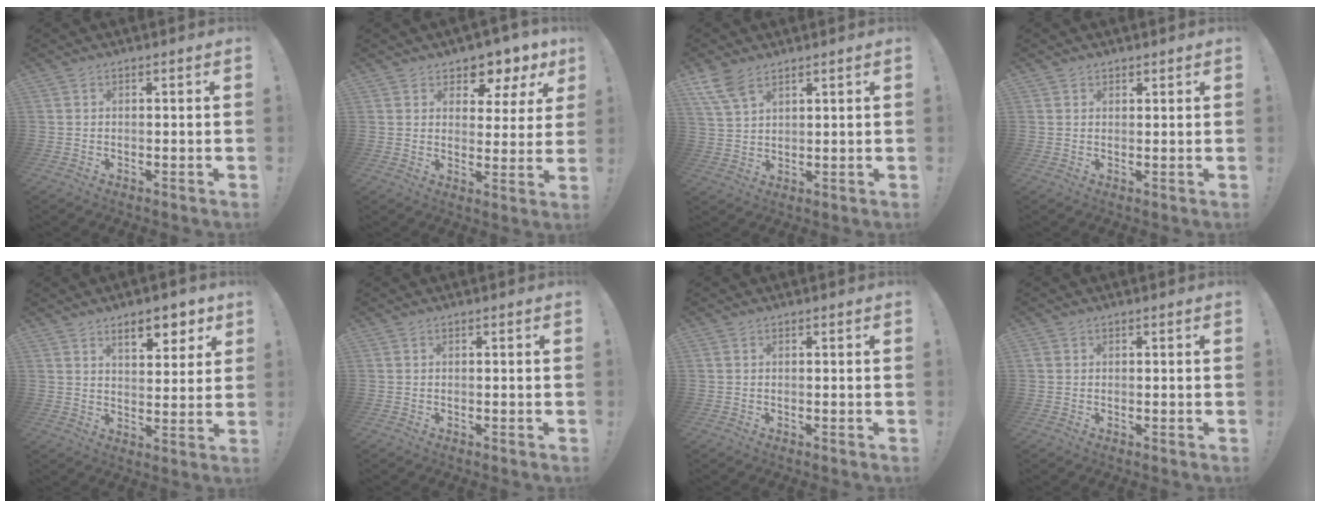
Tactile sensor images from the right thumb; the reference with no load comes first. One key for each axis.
{"total": 6.3, "fx": 4.9, "fy": 3.6, "fz": 1.8, "tx": -0.014, "ty": -0.052, "tz": 0.086}
{"total": 7.0, "fx": 4.8, "fy": 3.2, "fz": 3.9, "tx": -0.070, "ty": -0.022, "tz": 0.093}
{"total": 1.5, "fx": 1.3, "fy": 0.8, "fz": 0.0, "tx": 0.016, "ty": -0.009, "tz": 0.021}
{"total": 8.5, "fx": 5.5, "fy": 3.4, "fz": 5.5, "tx": -0.069, "ty": -0.029, "tz": 0.094}
{"total": 0.0}
{"total": 0.0}
{"total": 0.9, "fx": 0.3, "fy": 0.8, "fz": 0.3, "tx": -0.006, "ty": 0.003, "tz": 0.007}